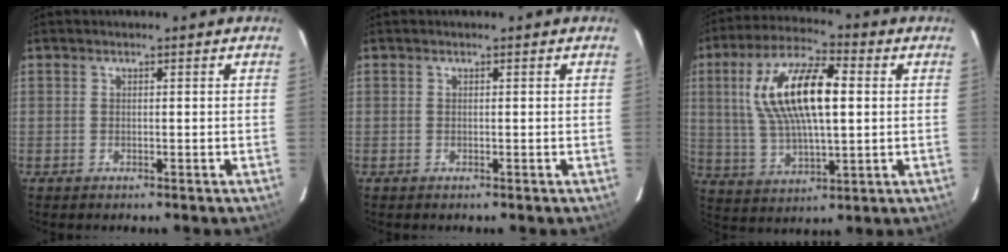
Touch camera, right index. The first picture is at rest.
{"total": 0.0}
{"total": 17.1, "force": [3.4, 6.3, 15.5], "torque": [-0.298, 0.018, 0.065]}